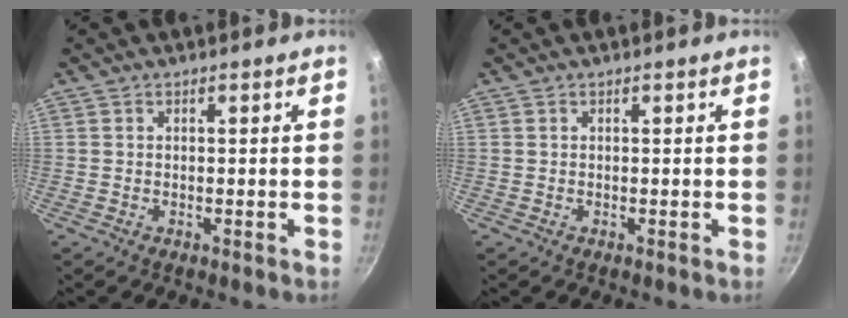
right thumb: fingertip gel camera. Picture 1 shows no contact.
{"total": 0.0}